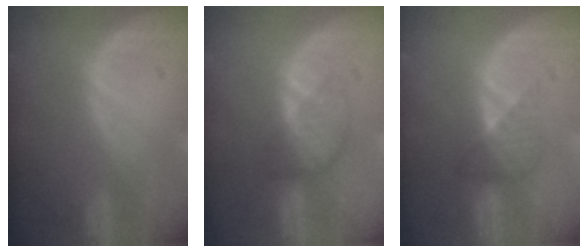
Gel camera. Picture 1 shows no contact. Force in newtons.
{"total": 3.9, "press": 3.7, "slide": 1.4}
{"total": 3.3, "press": 3.1, "slide": 1.0}